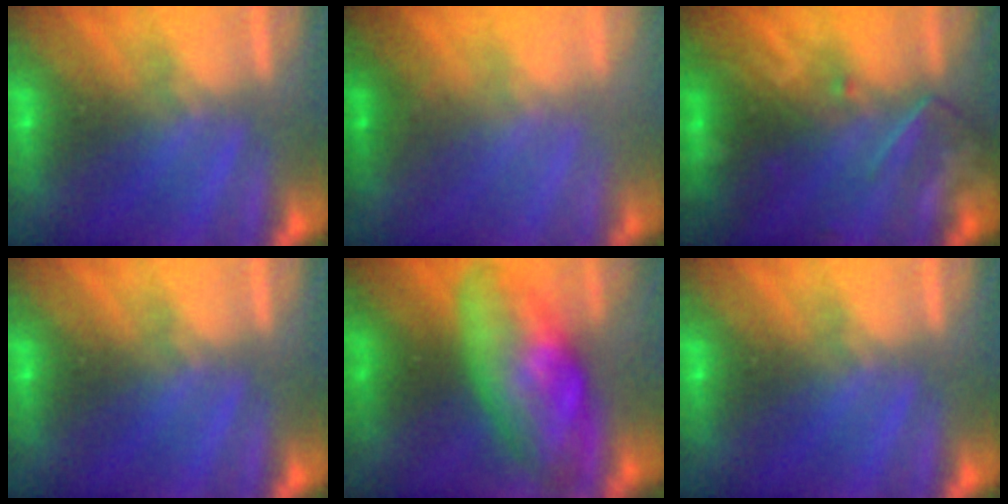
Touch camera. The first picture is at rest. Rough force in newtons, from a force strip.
{"total": 1.5}
{"total": 2.7}
{"total": 0.0}
{"total": 7.5}
{"total": 0.0}